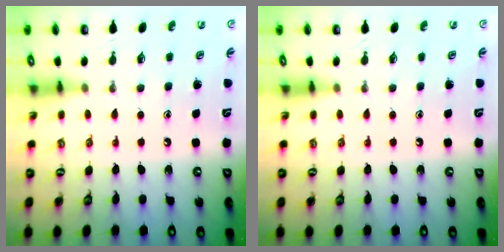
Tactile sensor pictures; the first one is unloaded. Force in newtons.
{"total": 0.0}